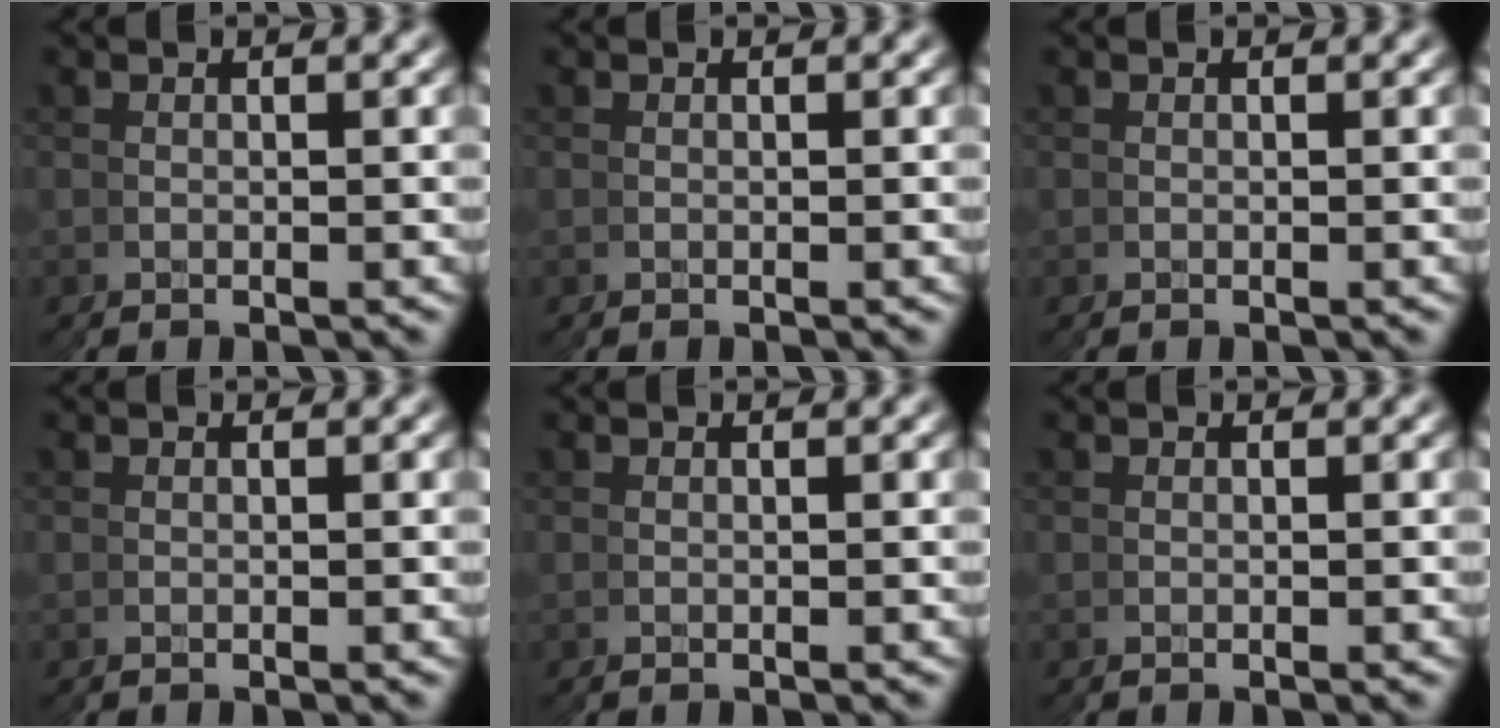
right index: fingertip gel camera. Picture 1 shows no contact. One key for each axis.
{"total": 0.0}
{"total": 0.0}
{"total": 0.0}
{"total": 1.8, "fx": 0.1, "fy": -1.7, "fz": -0.6, "tx": 0.020, "ty": -0.004, "tz": 0.010}
{"total": 0.0}